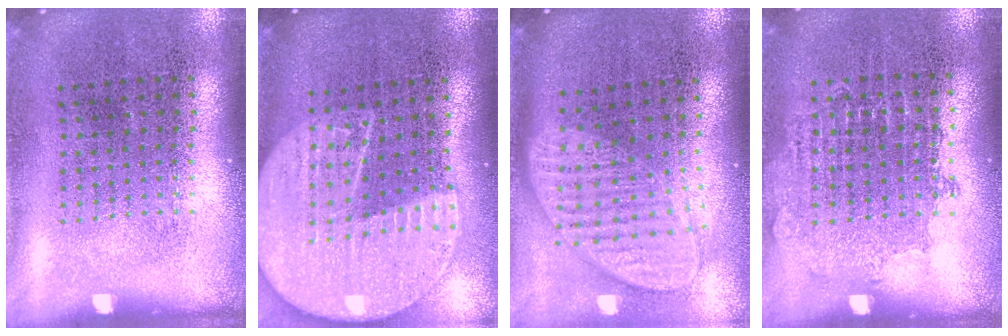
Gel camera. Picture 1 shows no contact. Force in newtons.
{"total": 2.3, "press": 2.0, "slide": 1.1}
{"total": 2.0, "press": 1.5, "slide": 1.3}
{"total": 0.8, "press": 0.8, "slide": 0.2}